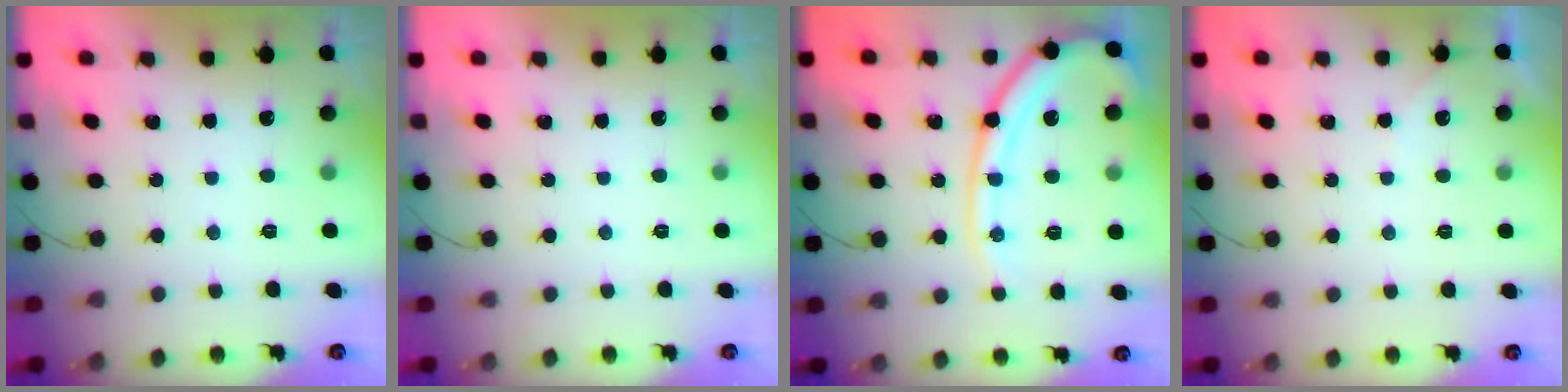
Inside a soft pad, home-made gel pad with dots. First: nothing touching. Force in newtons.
{"total": 0.0}
{"total": 15.7, "press": 15.6, "slide": 1.6}
{"total": 2.5, "press": 2.4, "slide": 0.3}